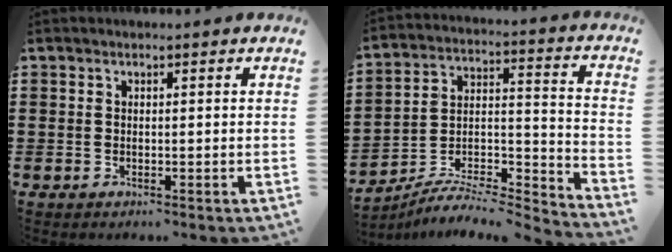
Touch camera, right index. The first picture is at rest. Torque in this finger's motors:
{"motor_torque": [0.60, 1.43, -0.71, -0.21]}